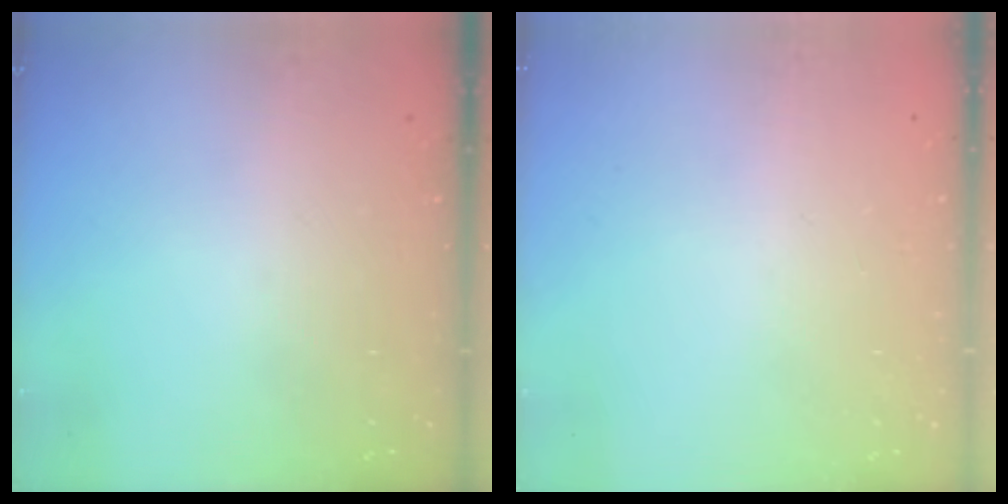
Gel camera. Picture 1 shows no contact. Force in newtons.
{"total": 2.4, "press": 2.4, "slide": 0.2}